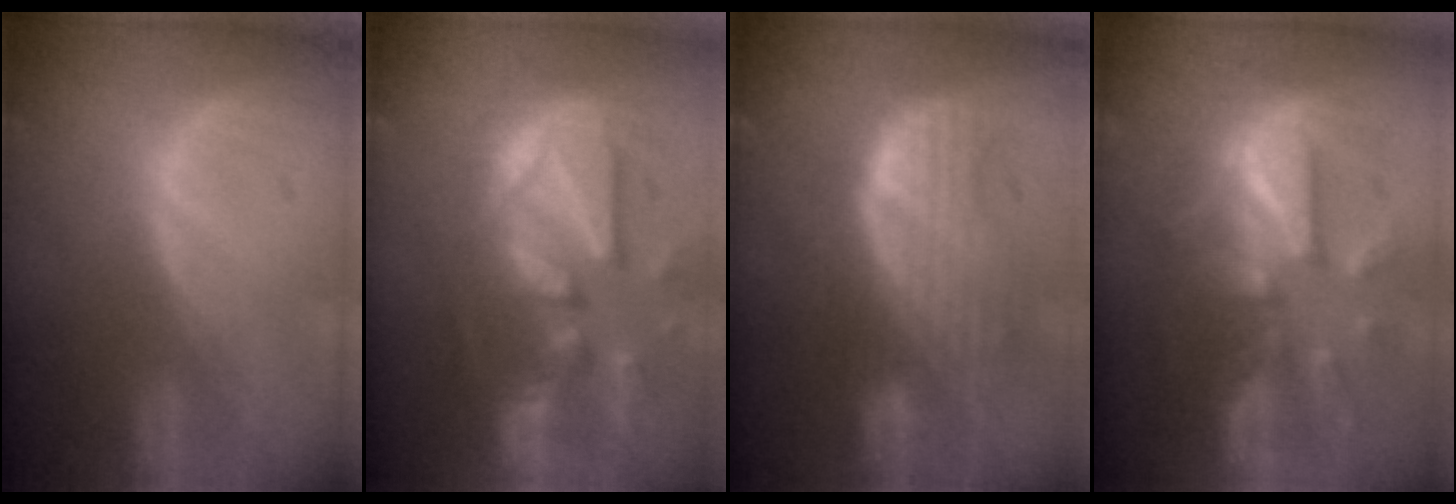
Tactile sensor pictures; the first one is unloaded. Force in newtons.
{"total": 13.2, "press": 11.4, "slide": 6.6}
{"total": 9.9, "press": 8.7, "slide": 4.8}
{"total": 12.3, "press": 12.3, "slide": 1.2}